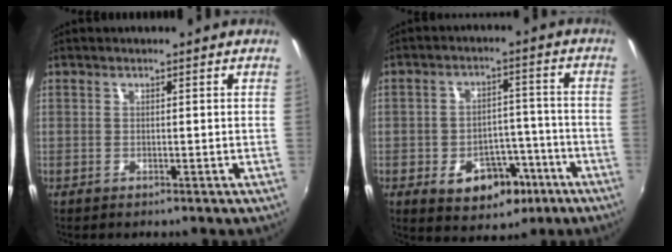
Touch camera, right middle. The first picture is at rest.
{"total": 10.7, "force": [-5.4, 7.1, 6.0], "torque": [-0.103, 0.016, -0.058]}